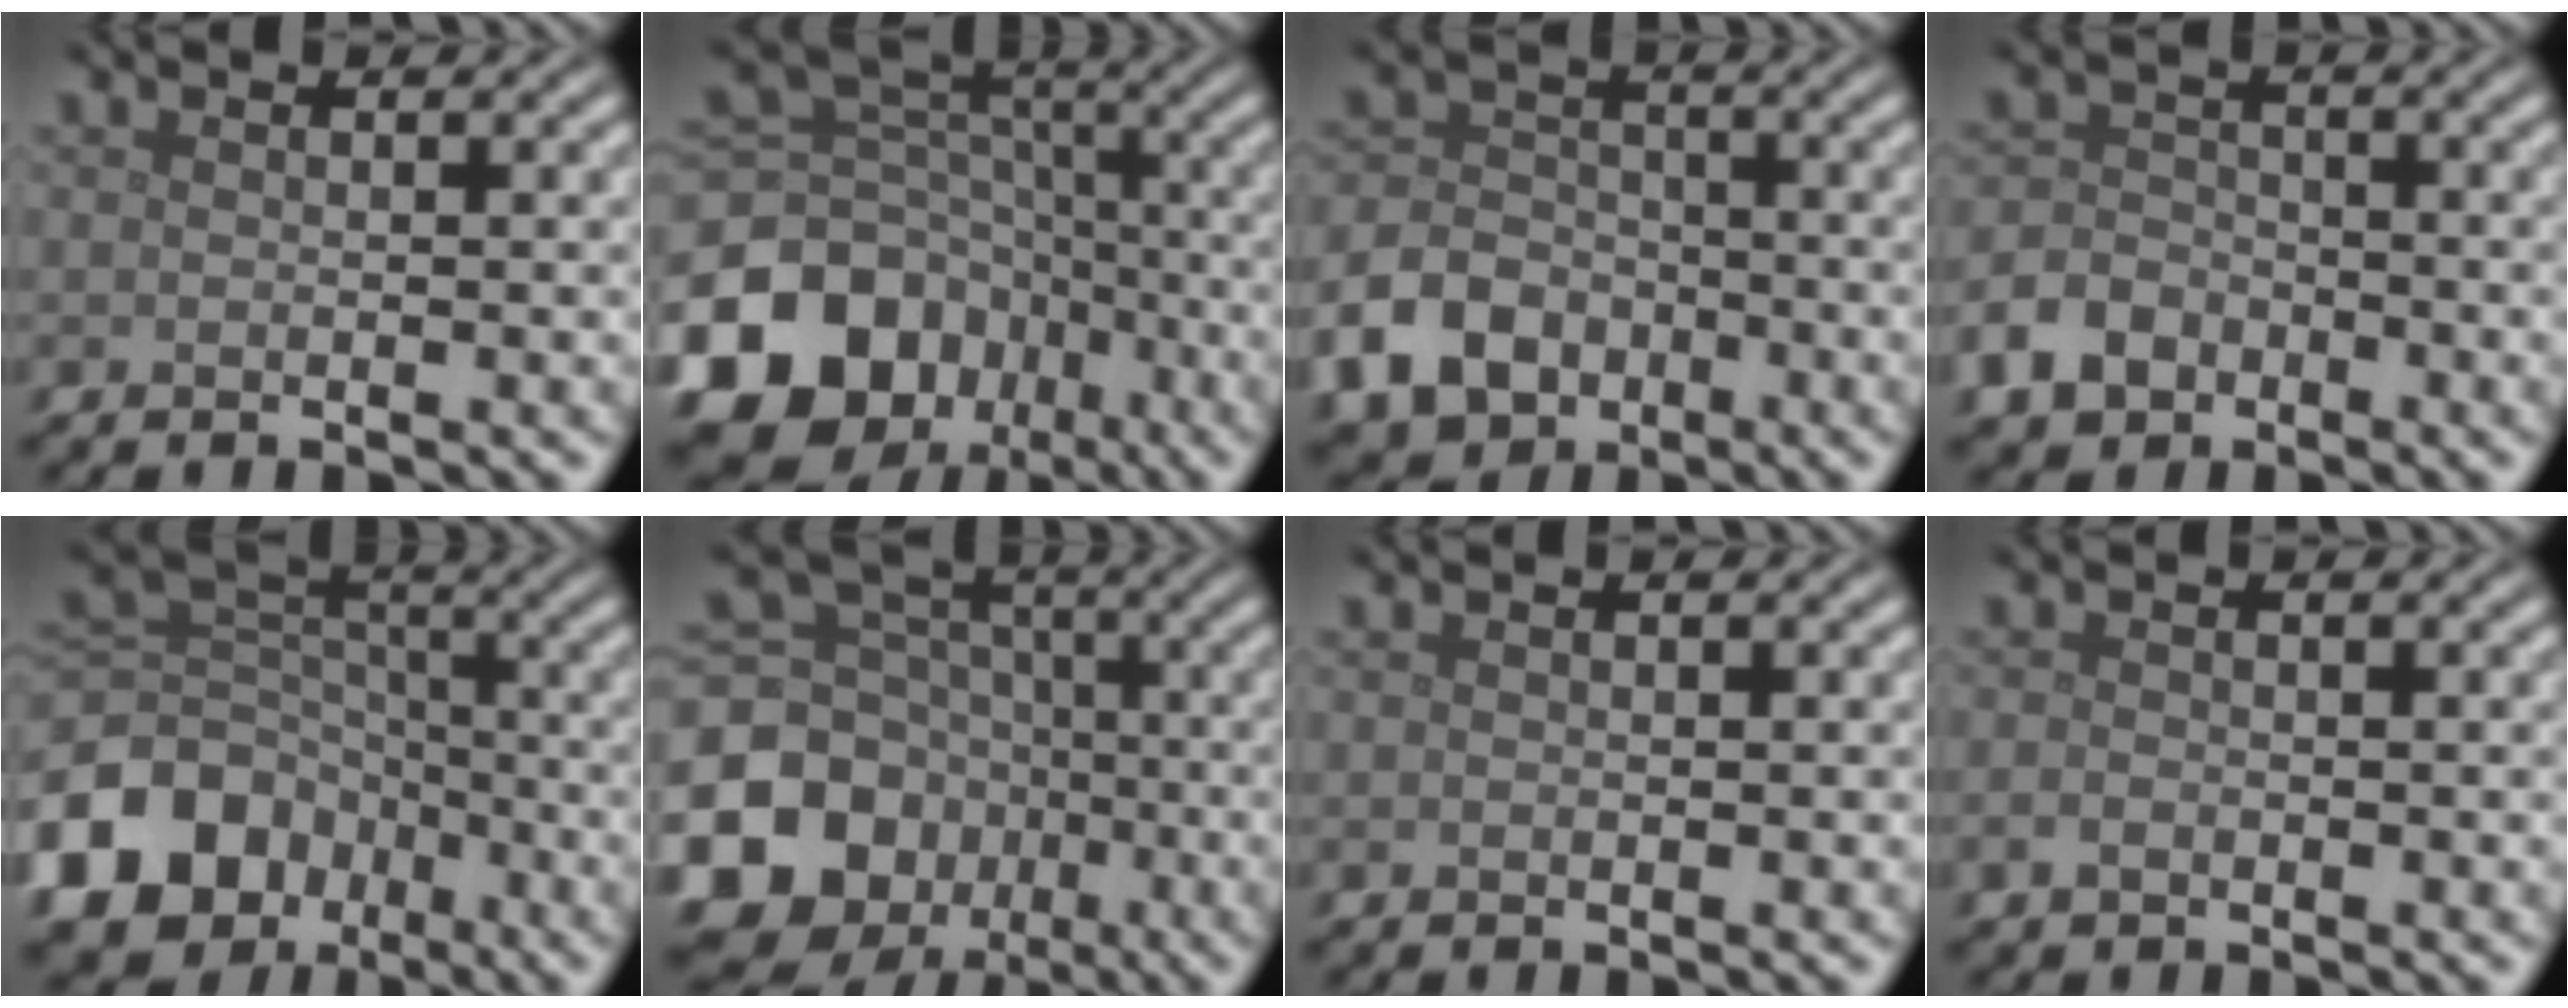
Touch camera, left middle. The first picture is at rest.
{"total": 14.9, "force": [-8.2, 11.3, 5.2], "torque": [-0.147, -0.004, -0.129]}
{"total": 7.3, "force": [-3.9, 5.3, 3.0], "torque": [-0.055, -0.005, -0.084]}
{"total": 4.0, "force": [-2.4, 2.8, 1.5], "torque": [-0.036, 0.003, -0.051]}
{"total": 13.2, "force": [-7.5, 9.8, 4.7], "torque": [-0.143, -0.013, -0.136]}
{"total": 13.8, "force": [-5.6, 11.8, 4.6], "torque": [-0.131, -0.024, -0.114]}
{"total": 0.0}
{"total": 0.9, "force": [-0.5, 0.6, 0.5], "torque": [-0.013, -0.001, -0.011]}